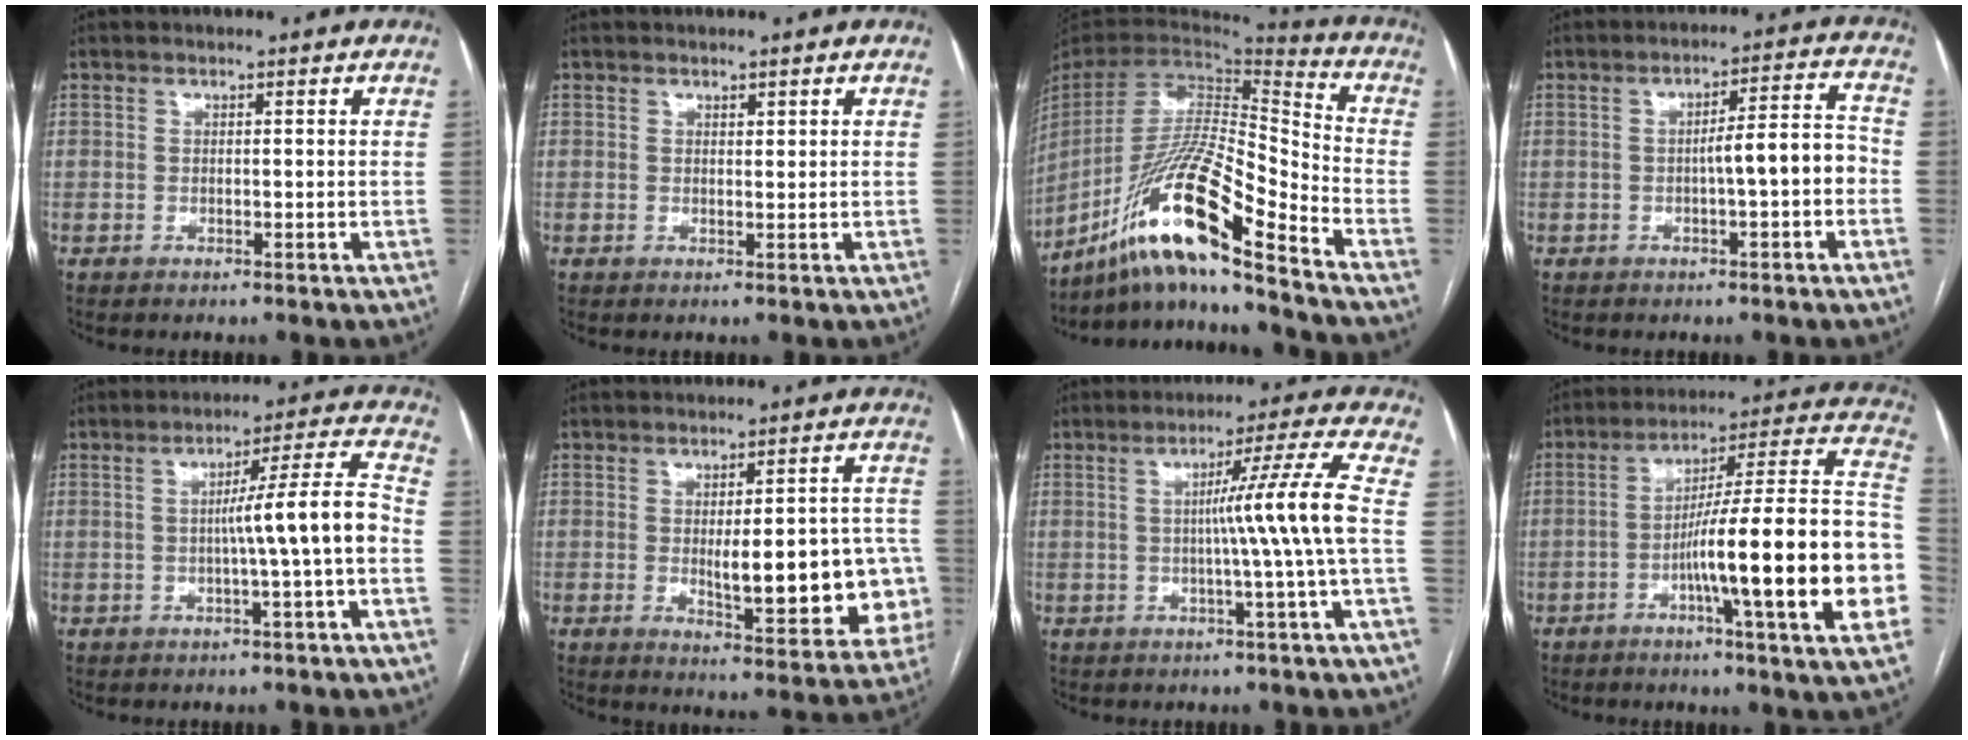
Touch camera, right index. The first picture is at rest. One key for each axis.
{"total": 0.7, "fx": 0.5, "fy": 0.3, "fz": 0.3, "tx": -0.004, "ty": -0.004, "tz": 0.007}
{"total": 19.3, "fx": -14.2, "fy": 0.3, "fz": 13.1, "tx": -0.283, "ty": -0.012, "tz": -0.268}
{"total": 6.6, "fx": -1.4, "fy": 0.7, "fz": 6.4, "tx": -0.088, "ty": 0.024, "tz": -0.021}
{"total": 8.9, "fx": -1.6, "fy": -1.2, "fz": 8.6, "tx": -0.127, "ty": 0.018, "tz": -0.022}
{"total": 15.7, "fx": -2.3, "fy": 4.4, "fz": 14.9, "tx": -0.145, "ty": 0.021, "tz": -0.013}
{"total": 8.7, "fx": -0.5, "fy": -2.7, "fz": 8.2, "tx": -0.125, "ty": 0.006, "tz": -0.002}
{"total": 24.6, "fx": -5.9, "fy": 0.0, "fz": 23.9, "tx": -0.264, "ty": 0.009, "tz": -0.097}